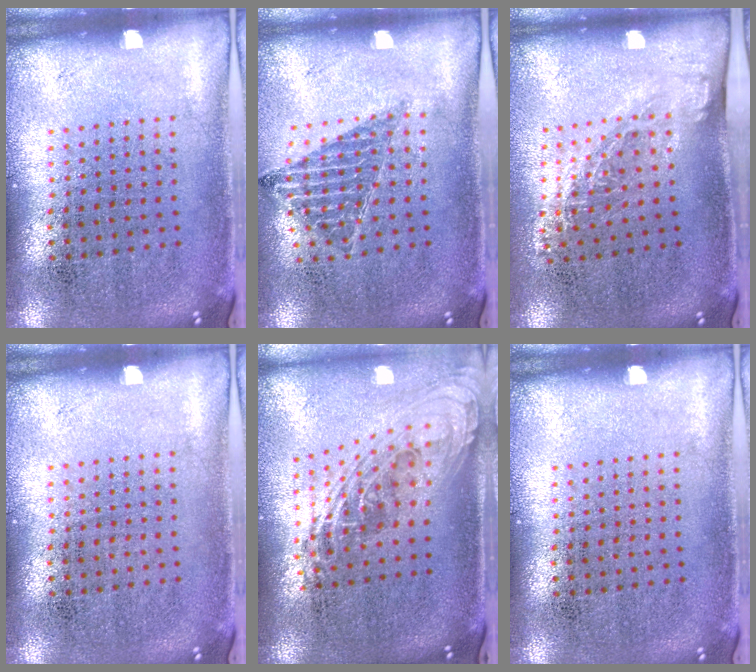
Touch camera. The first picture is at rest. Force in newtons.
{"total": 0.9, "press": 0.9, "slide": 0.1}
{"total": 1.3, "press": 0.9, "slide": 0.9}
{"total": 0.0}
{"total": 2.2, "press": 1.6, "slide": 1.5}
{"total": 0.0}